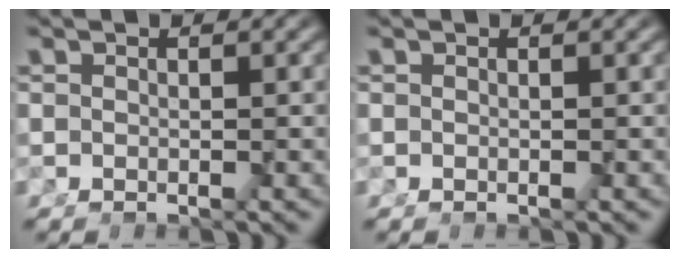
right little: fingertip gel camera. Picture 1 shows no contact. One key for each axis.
{"total": 0.0}